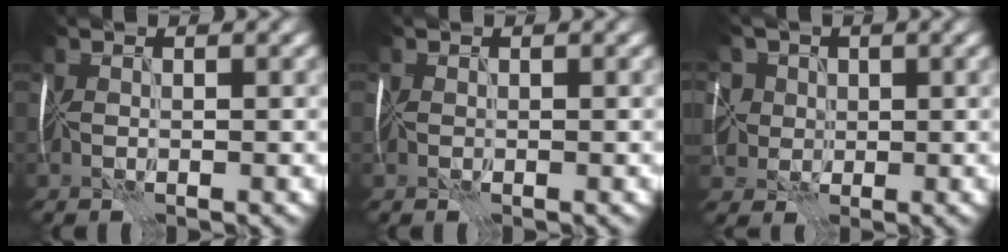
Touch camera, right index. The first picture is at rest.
{"total": 0.0}
{"total": 5.8, "force": [1.6, 5.0, 2.5], "torque": [-0.048, 0.013, 0.011]}